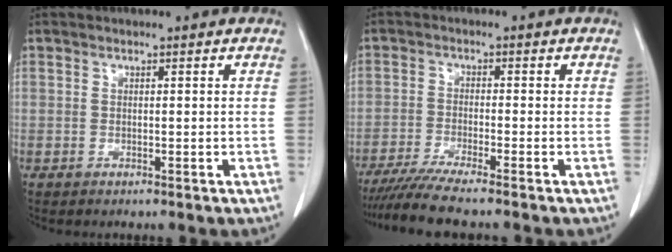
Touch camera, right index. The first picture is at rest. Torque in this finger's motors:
{"motor_torque": [0.36, -0.37, 0.24, 0.04]}